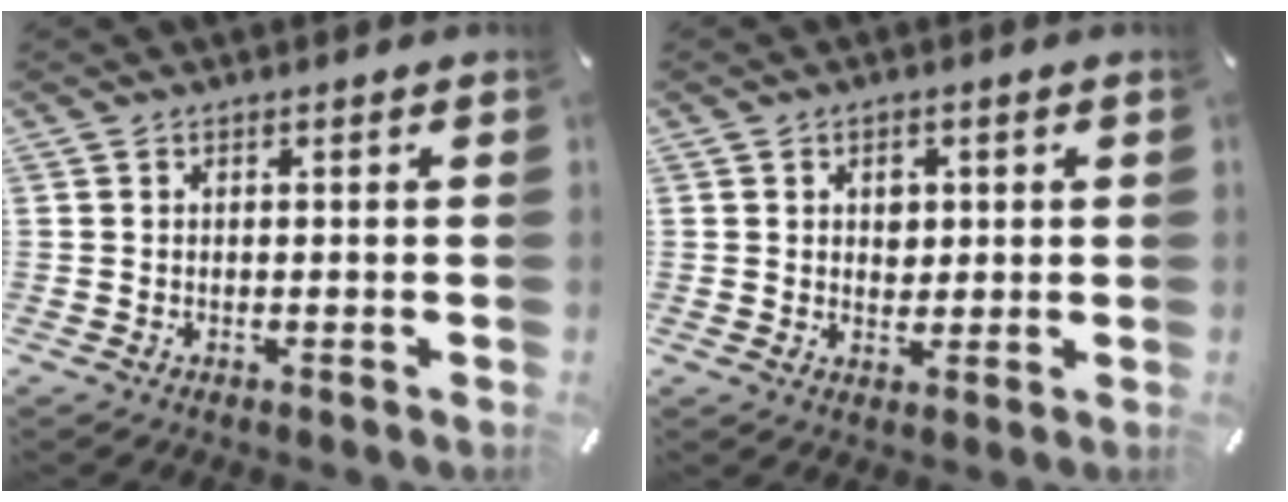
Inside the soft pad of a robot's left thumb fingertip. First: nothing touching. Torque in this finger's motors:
{"motor_torque": [0.20, -0.35, -0.07, 0.01, 0.07]}